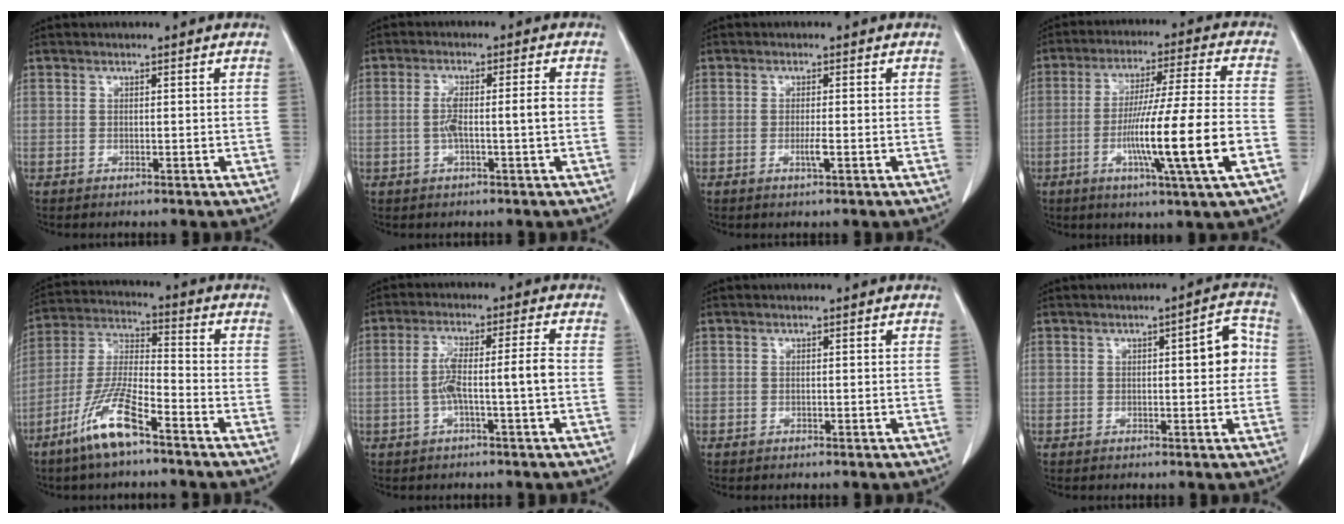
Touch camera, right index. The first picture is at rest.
{"total": 4.8, "force": [-0.6, 0.2, 4.8], "torque": [-0.092, 0.009, -0.008]}
{"total": 3.0, "force": [-0.9, -0.1, 2.9], "torque": [-0.056, -0.006, -0.017]}
{"total": 15.8, "force": [-4.7, -1.1, 15.0], "torque": [-0.269, -0.011, -0.083]}
{"total": 11.4, "force": [-7.1, 1.7, 8.8], "torque": [-0.188, -0.018, -0.142]}
{"total": 6.4, "force": [-1.3, -0.2, 6.3], "torque": [-0.120, 0.020, -0.019]}
{"total": 0.0}
{"total": 5.2, "force": [0.5, 1.5, 5.0], "torque": [-0.058, 0.013, 0.002]}